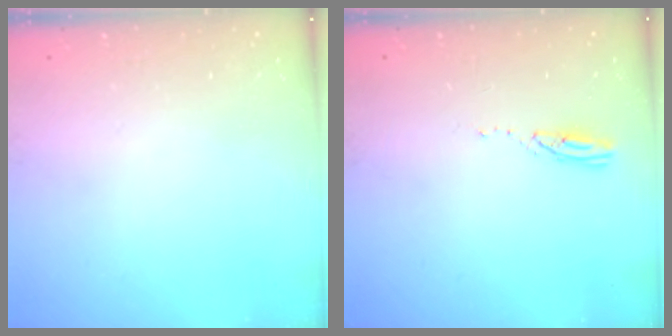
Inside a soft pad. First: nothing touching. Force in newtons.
{"total": 3.2, "press": 3.2, "slide": 0.2}